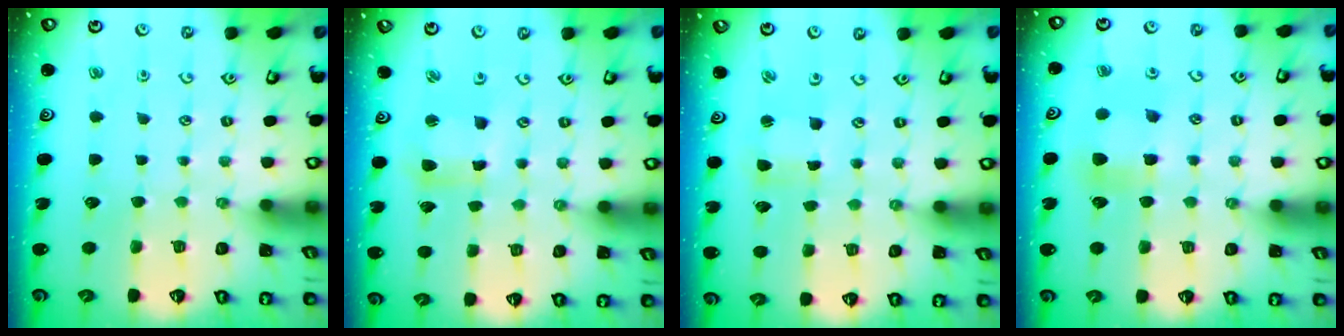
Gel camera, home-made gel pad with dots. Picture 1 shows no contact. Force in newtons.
{"total": 4.7, "press": 4.7, "slide": 0.6}
{"total": 1.2, "press": 1.1, "slide": 0.3}
{"total": 5.6, "press": 5.6, "slide": 0.0}